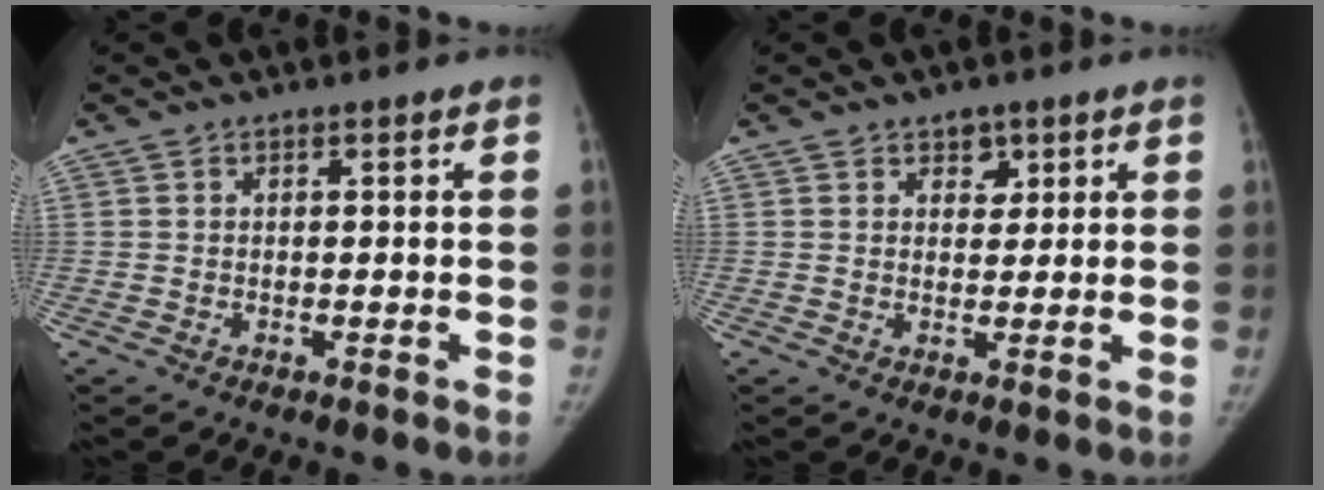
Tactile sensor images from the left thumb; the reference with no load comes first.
{"total": 3.1, "force": [1.8, 2.2, 1.2], "torque": [0.004, -0.010, 0.027]}